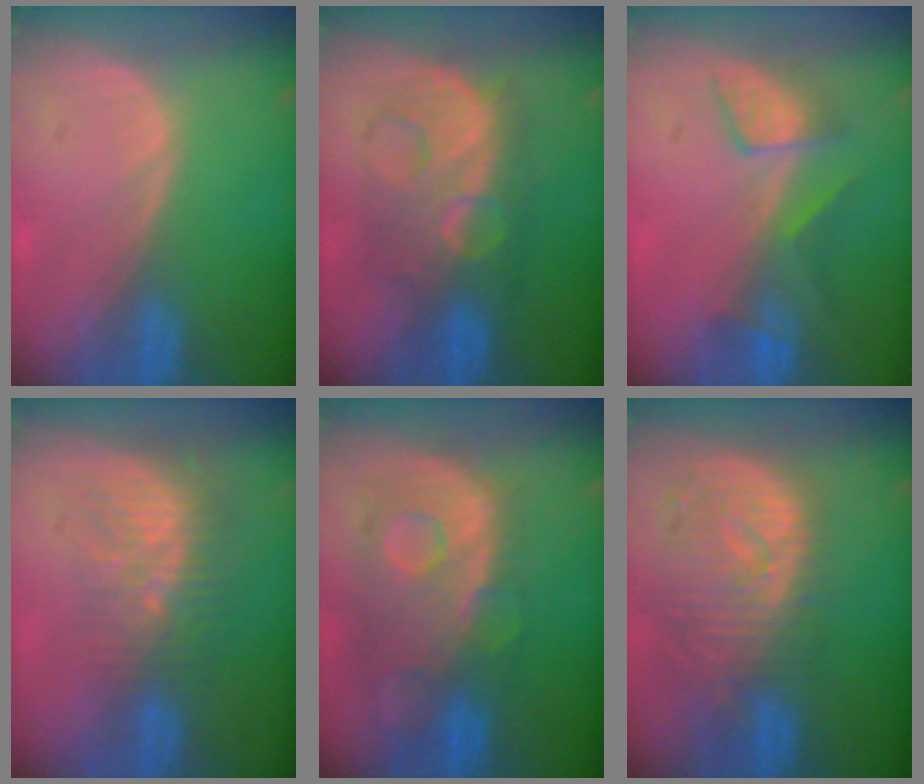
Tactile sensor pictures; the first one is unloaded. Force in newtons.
{"total": 9.1, "press": 9.0, "slide": 0.3}
{"total": 5.2, "press": 5.0, "slide": 1.2}
{"total": 8.9, "press": 7.5, "slide": 4.8}
{"total": 11.3, "press": 9.8, "slide": 5.6}
{"total": 11.2, "press": 9.8, "slide": 5.4}